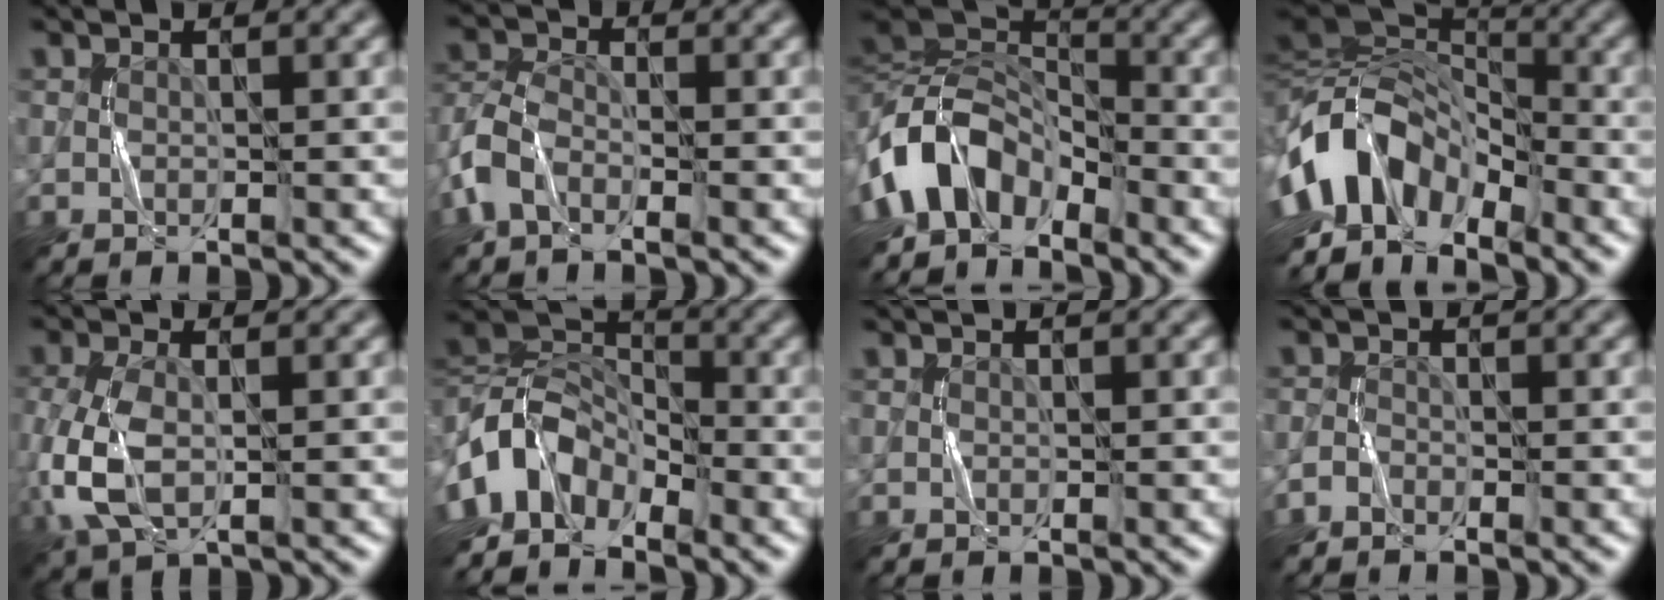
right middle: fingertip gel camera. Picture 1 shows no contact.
{"total": 3.8, "force": [-2.1, 2.1, 2.4], "torque": [-0.061, 0.003, -0.056]}
{"total": 7.5, "force": [-3.9, 4.6, 4.5], "torque": [-0.076, 0.009, -0.087]}
{"total": 10.1, "force": [-4.8, 5.9, 6.6], "torque": [-0.115, 0.000, -0.099]}
{"total": 5.9, "force": [-0.7, 3.4, 4.8], "torque": [-0.132, -0.006, -0.013]}
{"total": 6.7, "force": [-3.6, 4.1, 3.9], "torque": [-0.071, 0.008, -0.083]}
{"total": 0.0}
{"total": 0.9, "force": [-0.8, 0.4, 0.3], "torque": [-0.003, 0.003, -0.019]}